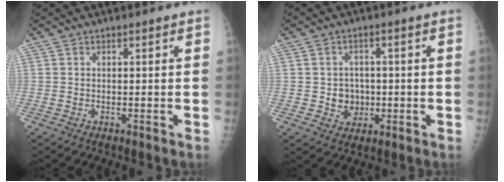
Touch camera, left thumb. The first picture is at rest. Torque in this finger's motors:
{"motor_torque": [0.00, 0.01, 0.01, -0.03, 0.00]}